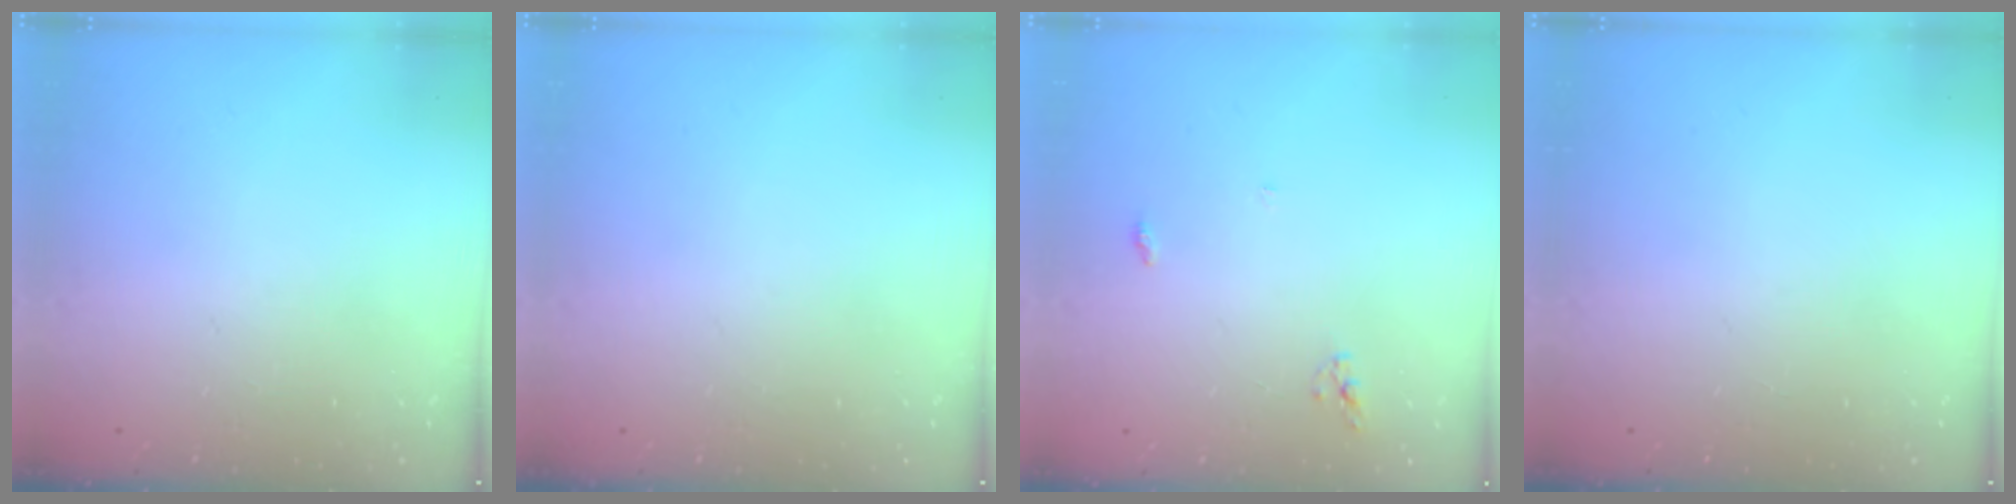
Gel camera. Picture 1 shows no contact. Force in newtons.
{"total": 0.0}
{"total": 3.8, "press": 3.8, "slide": 0.1}
{"total": 0.0}